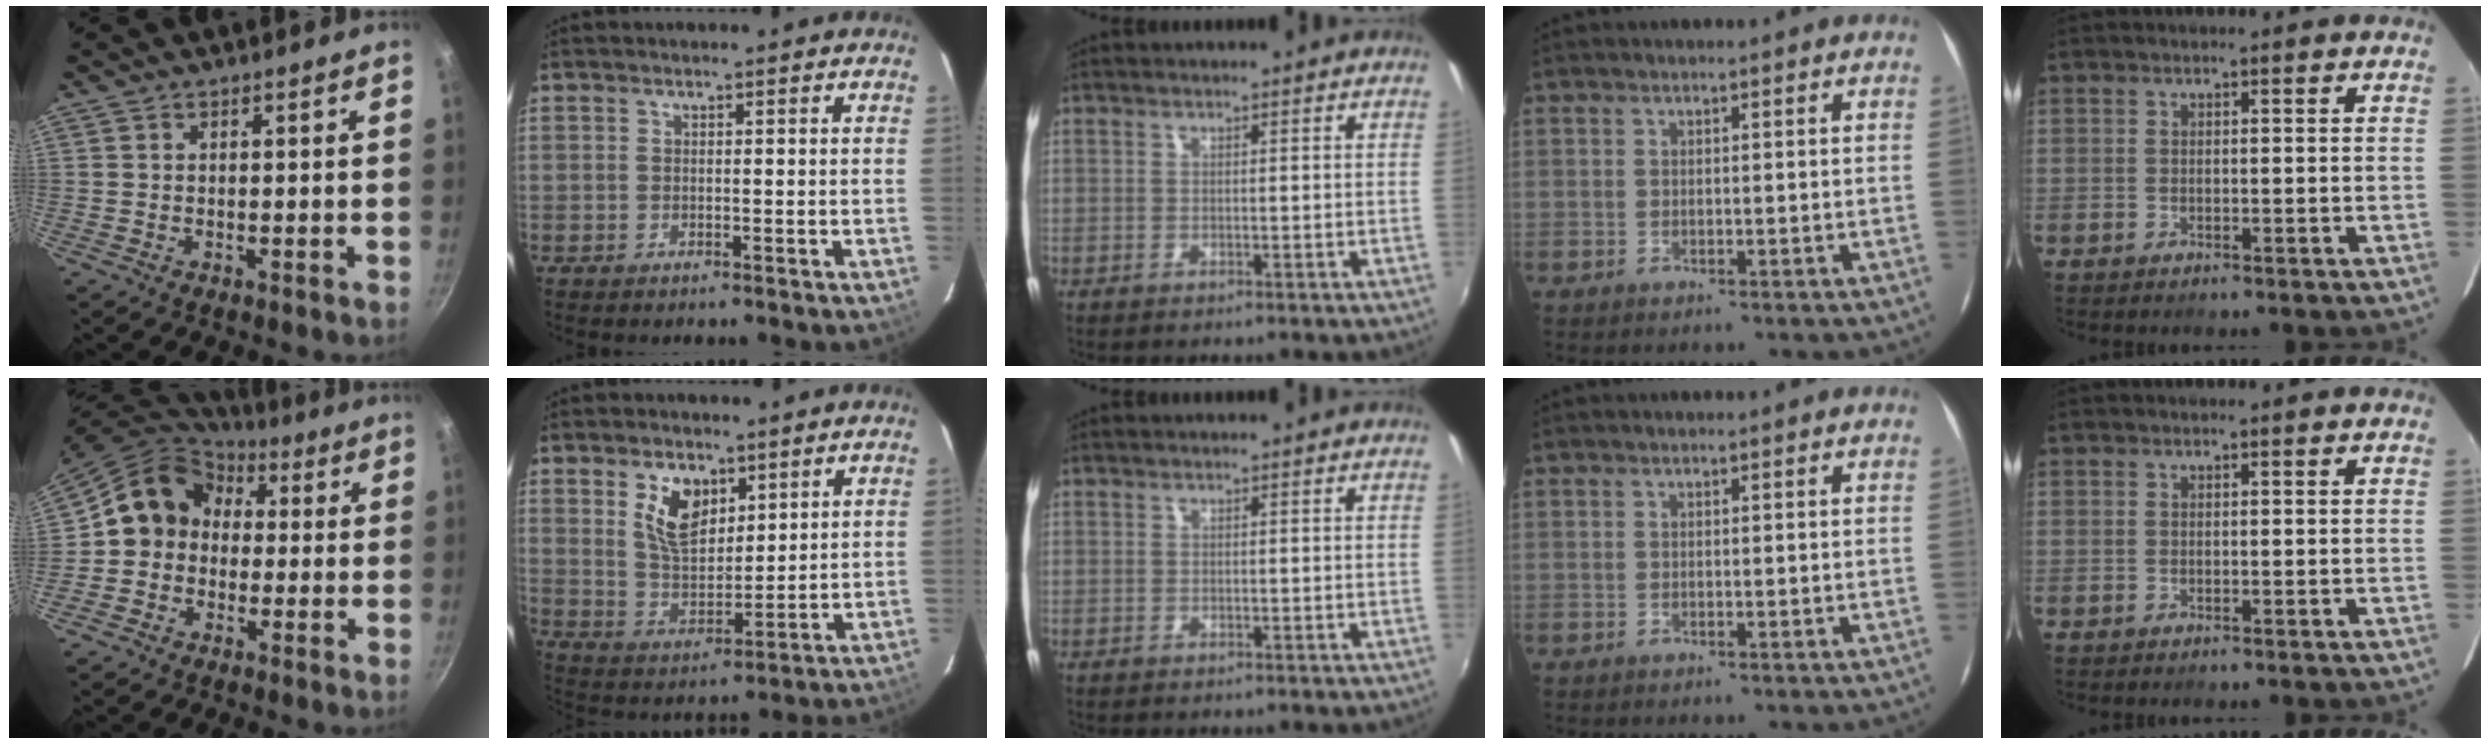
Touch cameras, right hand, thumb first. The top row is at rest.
{"thumb": {"total": 11.9, "force": [0.8, 10.3, 5.8], "torque": [-0.064, 0.036, -0.012]}, "index": {"total": 9.5, "force": [4.4, 5.4, 6.4], "torque": [-0.116, 0.009, 0.093]}}